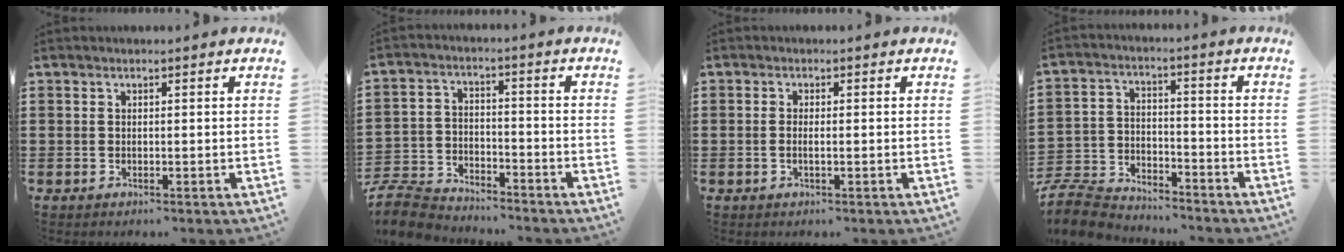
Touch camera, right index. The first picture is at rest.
{"total": 7.4, "force": [-7.1, 1.8, 1.0], "torque": [-0.042, 0.013, -0.148]}
{"total": 1.1, "force": [-0.3, 0.1, 1.0], "torque": [-0.019, -0.002, -0.005]}
{"total": 8.3, "force": [-8.0, 2.0, 1.2], "torque": [-0.041, 0.016, -0.162]}